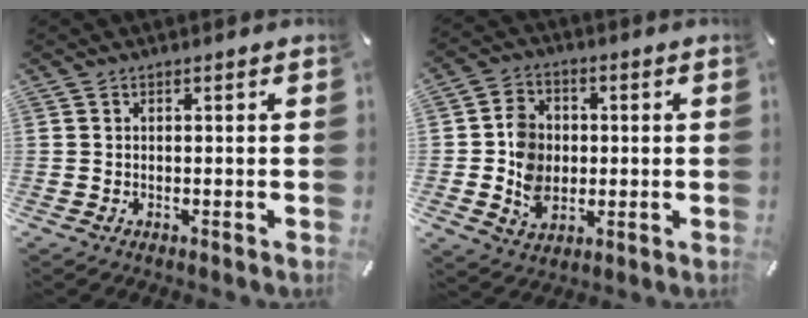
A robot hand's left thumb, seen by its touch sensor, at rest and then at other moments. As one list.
[{"total": 8.5, "force": [-0.6, 7.0, 4.9], "torque": [-0.095, 0.008, -0.009]}]